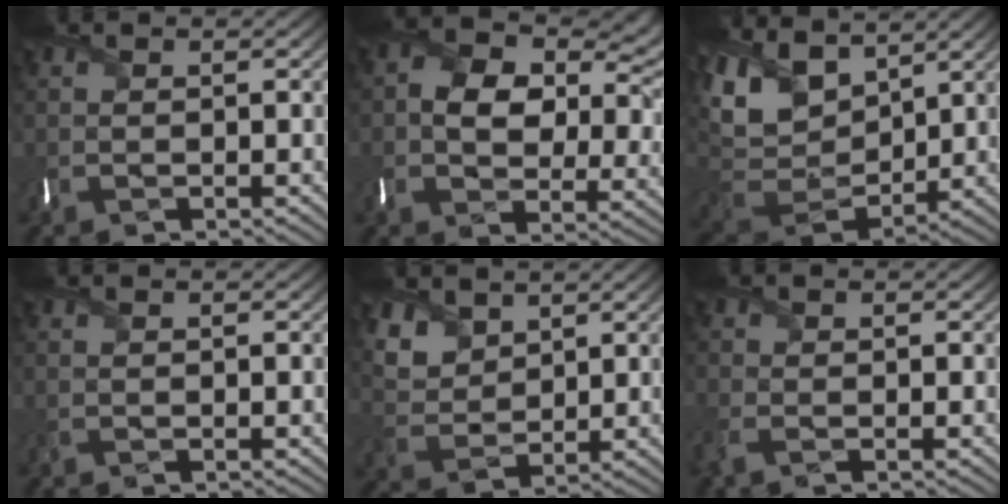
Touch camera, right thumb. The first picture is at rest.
{"total": 10.7, "force": [3.0, 7.4, 7.2], "torque": [-0.135, -0.002, 0.043]}
{"total": 12.8, "force": [6.0, 7.8, 8.2], "torque": [-0.233, 0.026, 0.113]}
{"total": 0.0}
{"total": 6.2, "force": [4.3, 3.5, 2.7], "torque": [-0.084, -0.007, 0.092]}
{"total": 2.3, "force": [-1.2, 0.9, 1.7], "torque": [-0.053, -0.011, -0.034]}